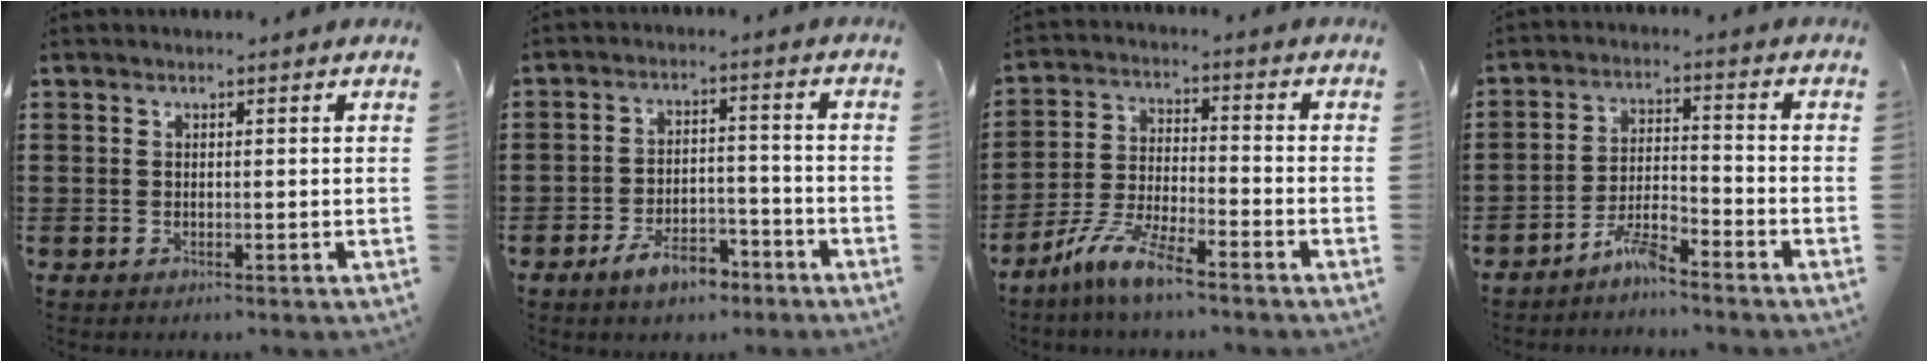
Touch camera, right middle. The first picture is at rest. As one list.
[{"total": 6.3, "force": [-4.8, 2.6, 3.1], "torque": [-0.058, 0.014, -0.092]}, {"total": 8.2, "force": [-6.6, 1.1, 4.8], "torque": [-0.114, -0.004, -0.131]}, {"total": 4.9, "force": [-4.4, 0.5, 2.1], "torque": [-0.053, 0.004, -0.091]}]